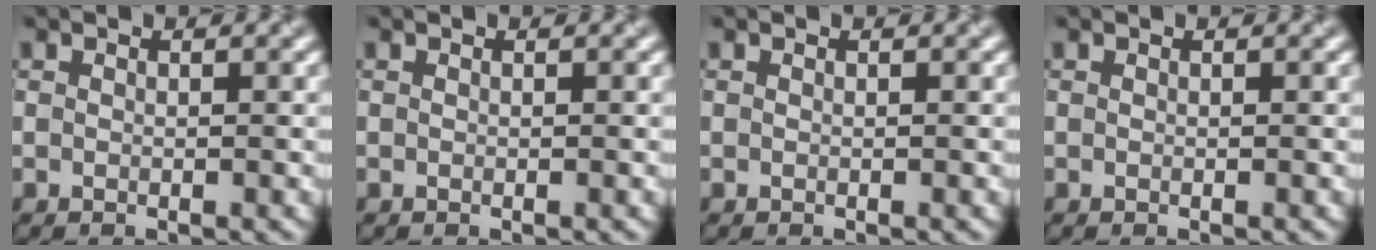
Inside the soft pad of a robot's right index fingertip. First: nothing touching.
{"total": 0.0}
{"total": 0.0}
{"total": 0.0}